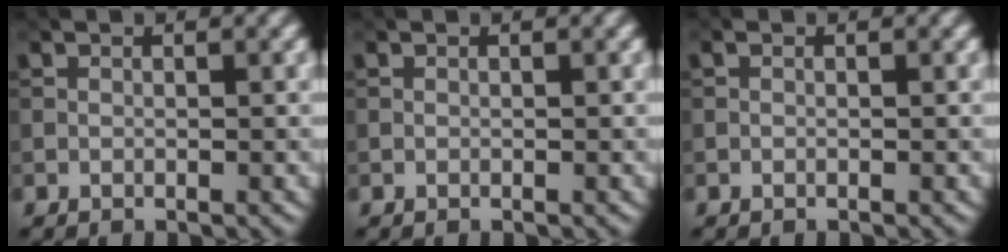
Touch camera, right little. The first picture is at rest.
{"total": 0.0}
{"total": 0.9, "force": [-0.8, -0.4, -0.1], "torque": [0.003, -0.002, -0.011]}